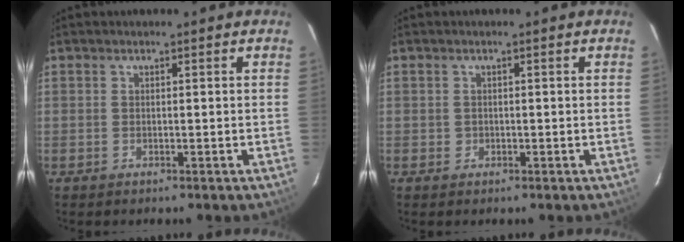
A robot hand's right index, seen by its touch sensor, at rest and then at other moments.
{"total": 0.8, "force": [-0.2, 0.8, 0.0], "torque": [0.003, 0.001, 0.000]}